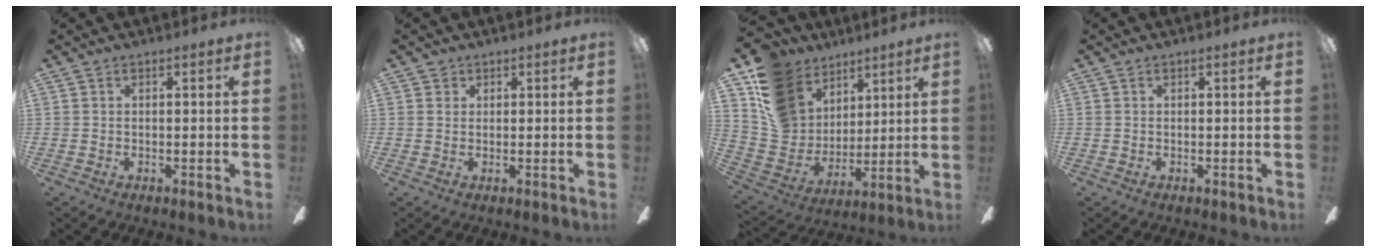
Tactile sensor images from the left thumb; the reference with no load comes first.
{"total": 1.3, "force": [0.7, 1.1, 0.0], "torque": [0.006, 0.001, 0.010]}
{"total": 15.8, "force": [9.0, 11.8, 5.4], "torque": [-0.122, -0.044, 0.181]}
{"total": 0.0}